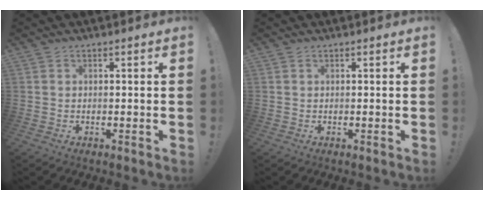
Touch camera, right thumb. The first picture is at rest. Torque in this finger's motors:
{"motor_torque": [0.04, 0.34, 0.04, -0.11, 0.09]}